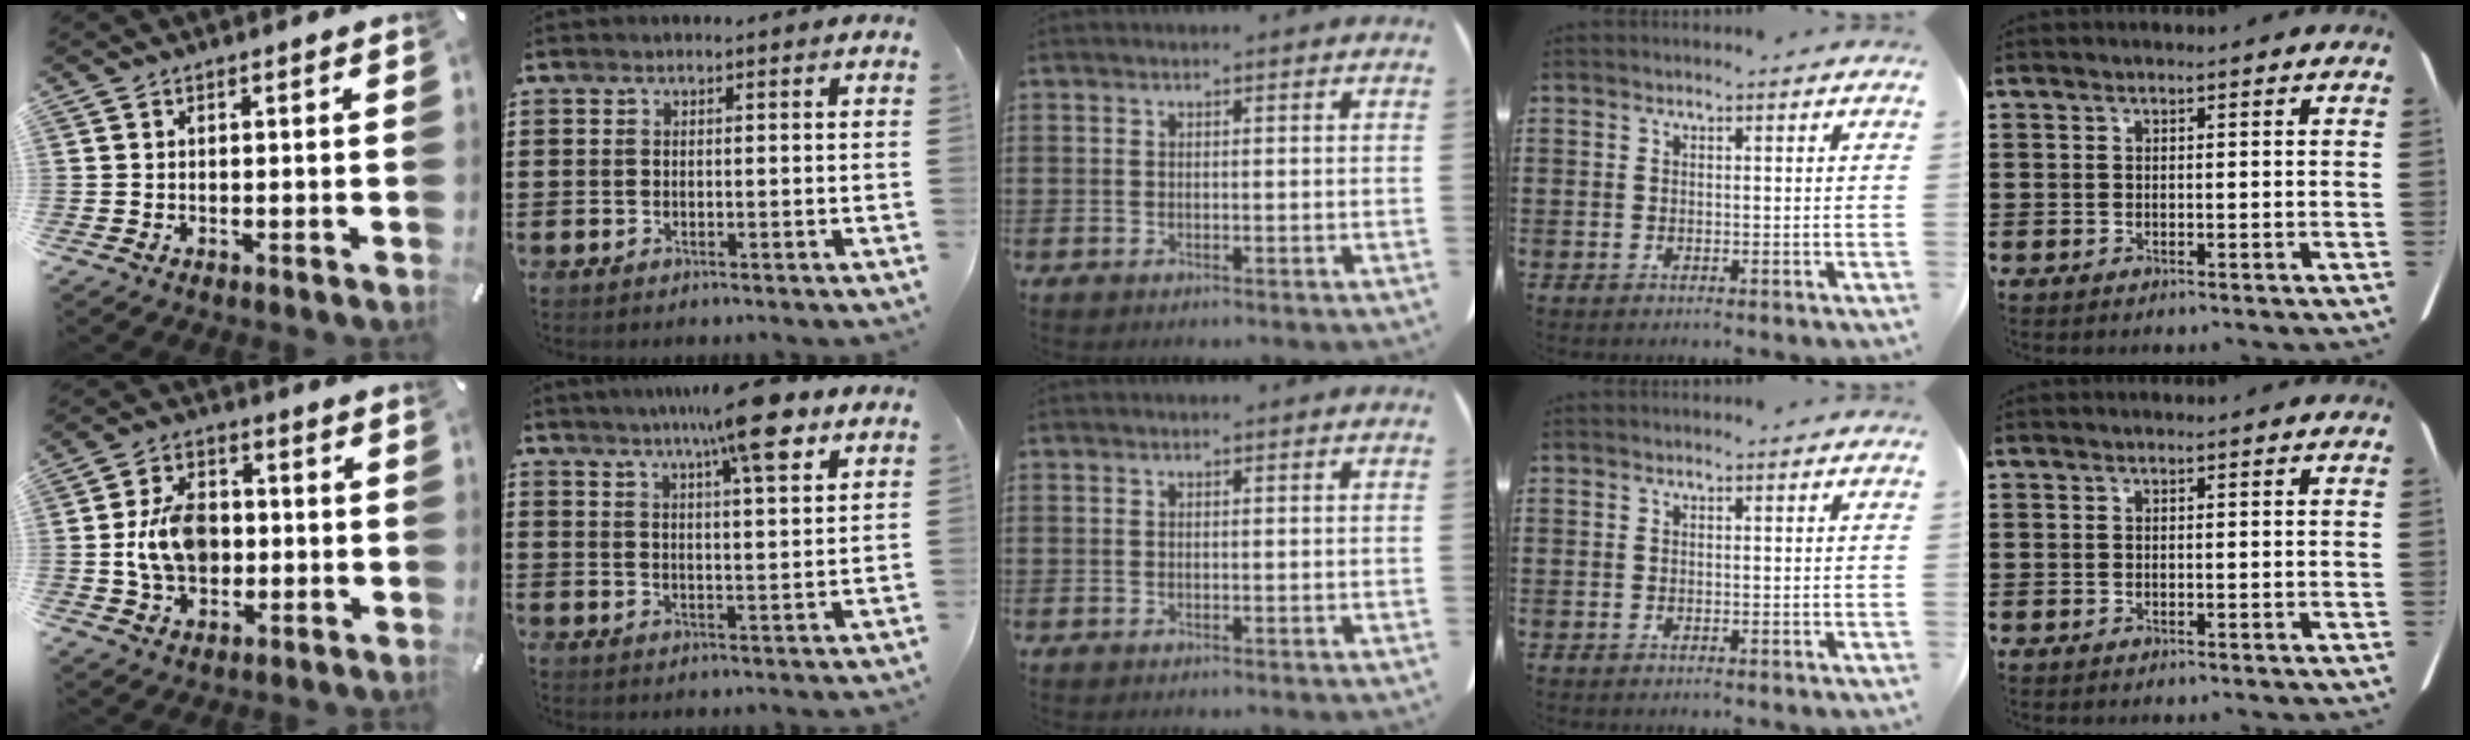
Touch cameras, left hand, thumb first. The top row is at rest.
{"thumb": {"total": 10.8, "force": [-0.7, 8.2, 6.9], "torque": [-0.127, 0.008, -0.013]}, "index": {"total": 10.1, "force": [7.0, 1.3, 7.2], "torque": [-0.115, -0.020, 0.113]}}